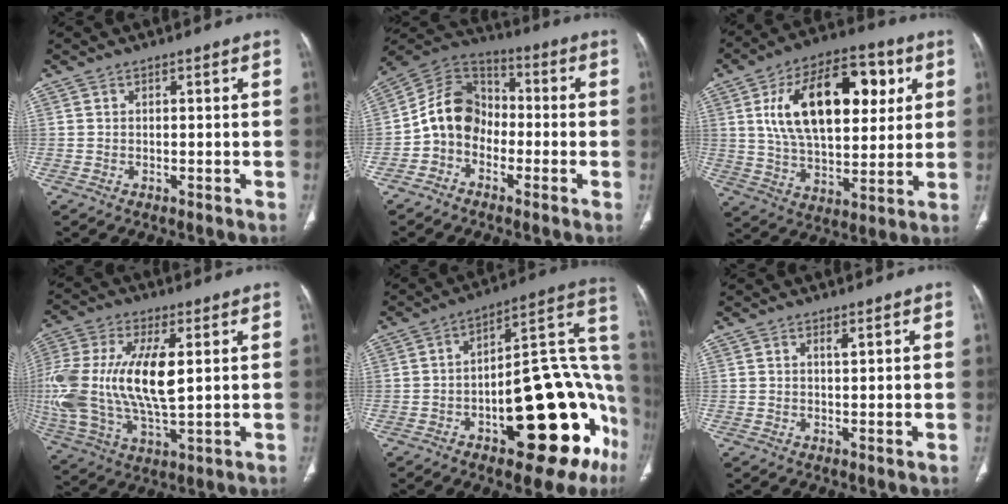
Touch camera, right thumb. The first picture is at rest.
{"total": 10.7, "force": [-2.5, 8.6, 5.9], "torque": [-0.089, 0.052, -0.063]}
{"total": 23.3, "force": [6.5, 12.4, 18.5], "torque": [-0.274, -0.006, 0.104]}
{"total": 22.1, "force": [2.4, 10.0, 19.5], "torque": [-0.438, -0.012, 0.043]}
{"total": 29.0, "force": [-8.9, 11.4, 25.2], "torque": [-0.247, 0.049, -0.111]}
{"total": 1.3, "force": [0.7, 0.0, 1.1], "torque": [-0.023, -0.007, 0.011]}